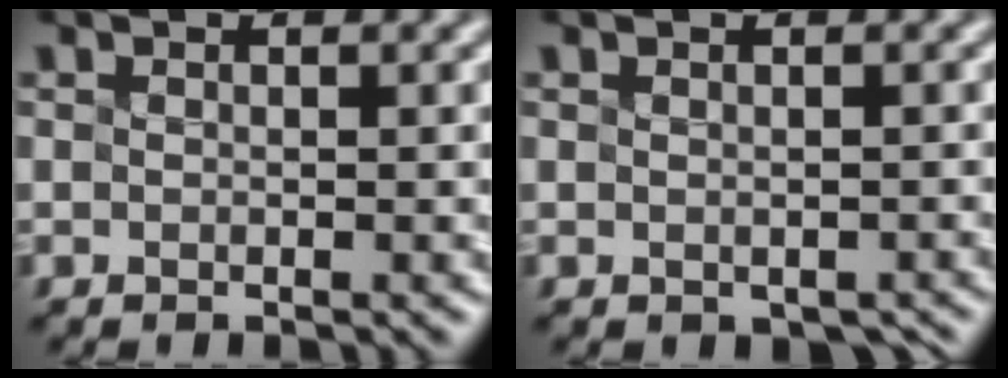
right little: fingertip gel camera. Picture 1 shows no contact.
{"total": 1.2, "force": [-0.5, 0.7, 0.7], "torque": [-0.013, -0.010, -0.002]}